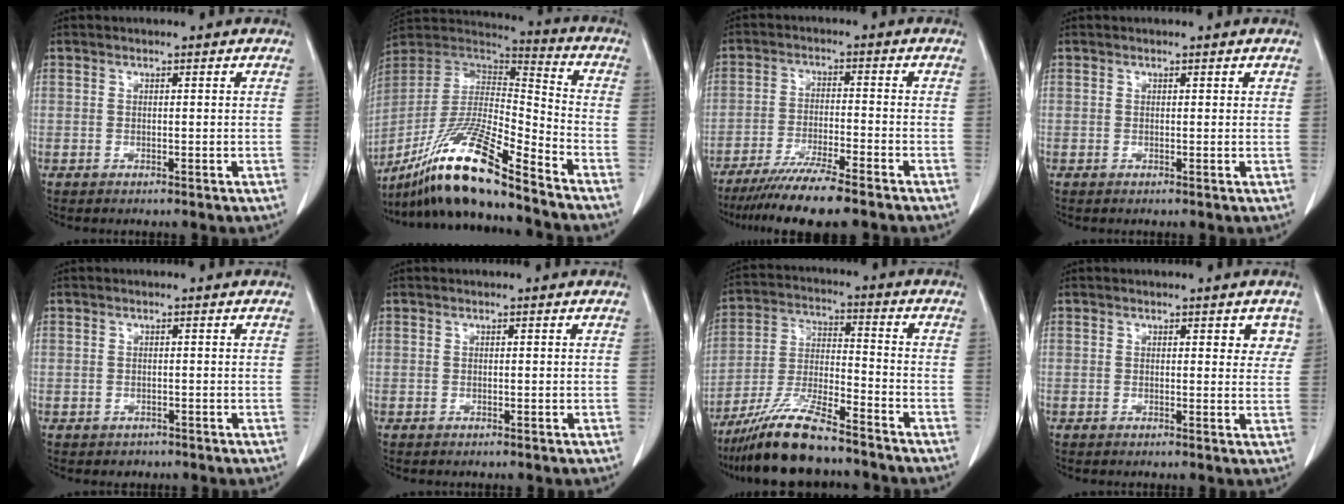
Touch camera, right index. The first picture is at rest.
{"total": 19.1, "force": [-14.8, 0.9, 12.0], "torque": [-0.253, -0.016, -0.279]}
{"total": 10.3, "force": [-8.4, 0.0, 6.0], "torque": [-0.093, -0.029, -0.140]}
{"total": 0.0}
{"total": 1.4, "force": [-0.8, 1.2, -0.1], "torque": [-0.006, 0.003, -0.012]}
{"total": 0.0}
{"total": 12.5, "force": [-10.2, 1.6, 7.0], "torque": [-0.140, -0.019, -0.190]}
{"total": 3.0, "force": [1.4, 1.5, 2.1], "torque": [-0.011, 0.000, 0.011]}